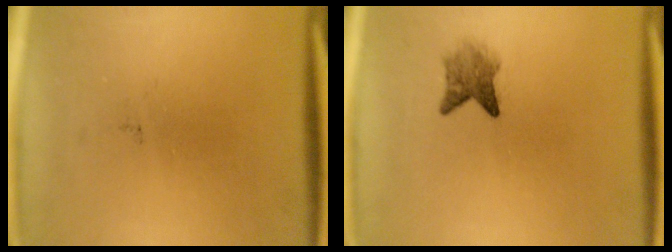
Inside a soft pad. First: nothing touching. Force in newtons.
{"total": 2.8}